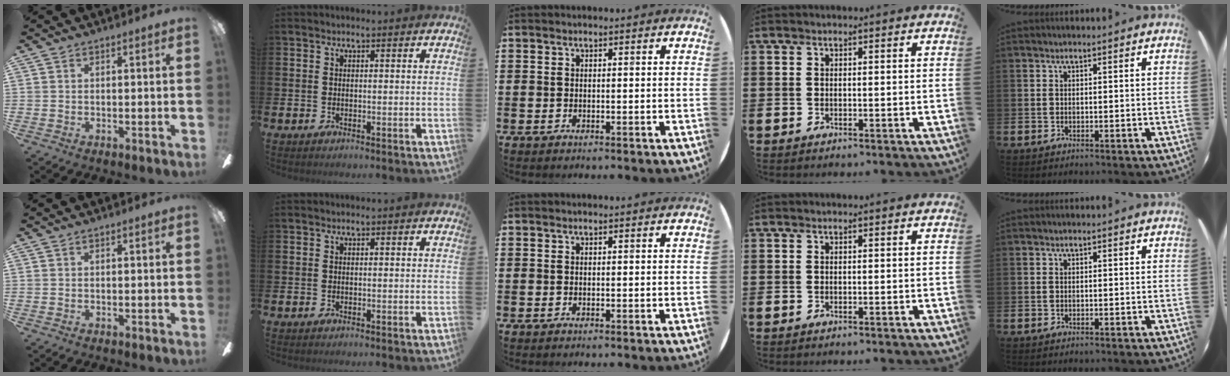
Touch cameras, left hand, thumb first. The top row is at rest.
{}